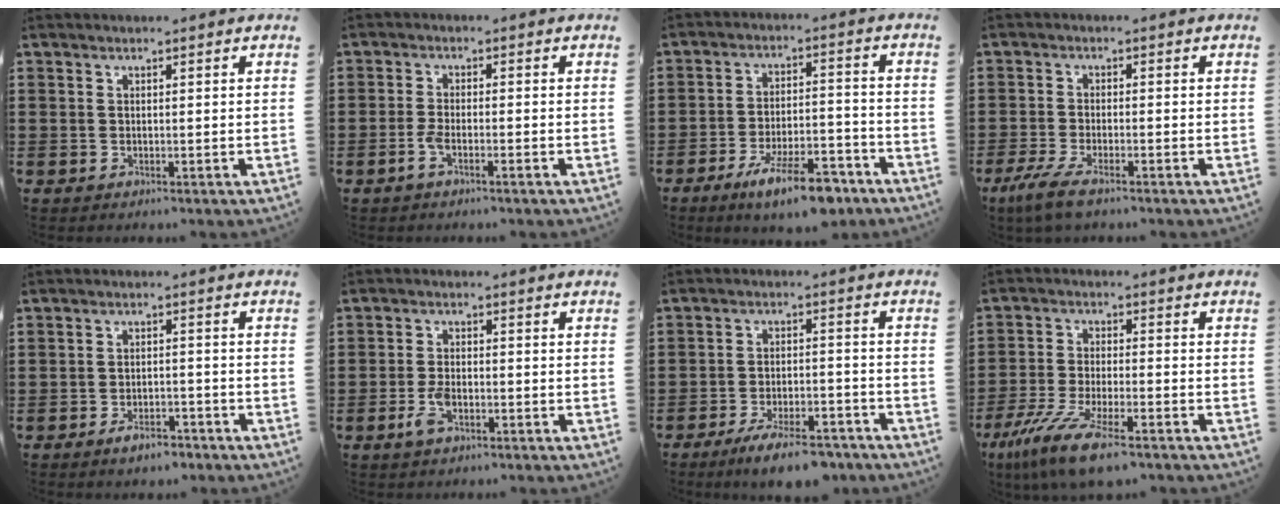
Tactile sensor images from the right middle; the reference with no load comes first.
{"total": 2.3, "force": [-1.3, 0.4, 1.8], "torque": [-0.049, -0.003, -0.028]}
{"total": 10.4, "force": [-7.7, 2.1, 6.7], "torque": [-0.115, 0.014, -0.141]}
{"total": 4.3, "force": [-3.2, 0.7, 2.7], "torque": [-0.075, -0.014, -0.066]}
{"total": 3.2, "force": [-2.8, 1.0, 1.3], "torque": [-0.024, 0.005, -0.052]}
{"total": 3.9, "force": [-1.7, 1.7, 3.0], "torque": [-0.074, -0.003, -0.036]}
{"total": 7.3, "force": [-6.2, 1.1, 3.8], "torque": [-0.068, -0.002, -0.112]}
{"total": 9.7, "force": [-7.3, 1.3, 6.2], "torque": [-0.139, -0.008, -0.142]}